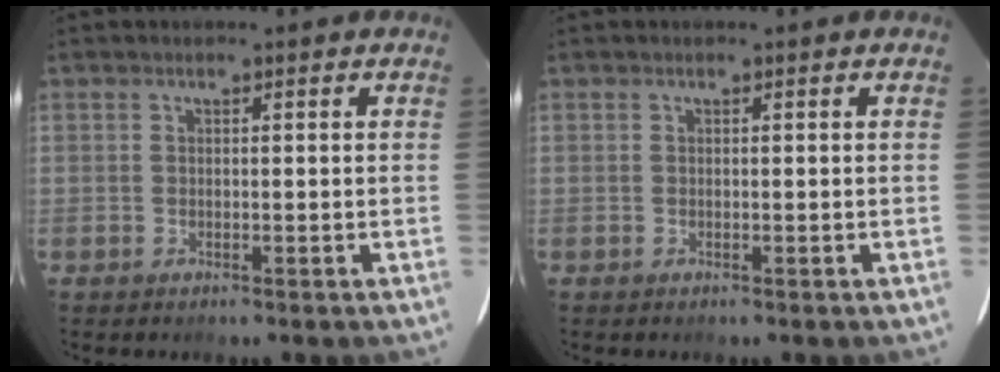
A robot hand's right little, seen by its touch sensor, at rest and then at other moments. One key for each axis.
{"total": 0.0}